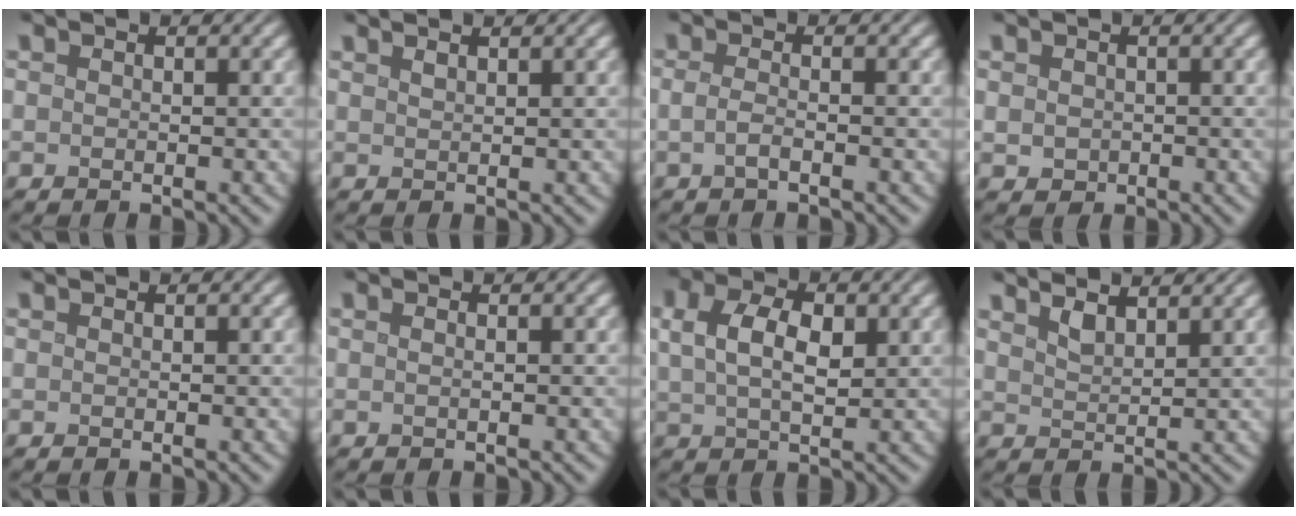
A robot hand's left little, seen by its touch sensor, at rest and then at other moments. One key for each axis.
{"total": 1.9, "fx": 1.4, "fy": 0.6, "fz": 1.0, "tx": 0.000, "ty": 0.002, "tz": 0.007}
{"total": 1.6, "fx": -0.6, "fy": 0.5, "fz": 1.4, "tx": -0.025, "ty": -0.003, "tz": -0.017}
{"total": 1.2, "fx": 0.0, "fy": 1.1, "fz": 0.5, "tx": -0.008, "ty": -0.003, "tz": 0.000}
{"total": 0.0}
{"total": 1.0, "fx": 0.2, "fy": 0.4, "fz": 0.9, "tx": -0.008, "ty": -0.006, "tz": -0.006}
{"total": 4.6, "fx": 1.4, "fy": 2.5, "fz": 3.6, "tx": -0.073, "ty": 0.006, "tz": 0.024}
{"total": 3.0, "fx": 2.5, "fy": 0.8, "fz": 1.6, "tx": -0.016, "ty": 0.009, "tz": 0.035}